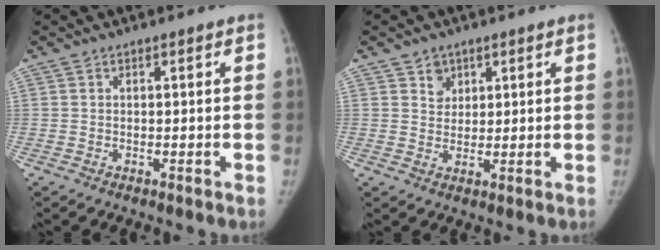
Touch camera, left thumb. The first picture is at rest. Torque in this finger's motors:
{"motor_torque": [0.02, -0.12, 0.33, -0.09, 0.04]}